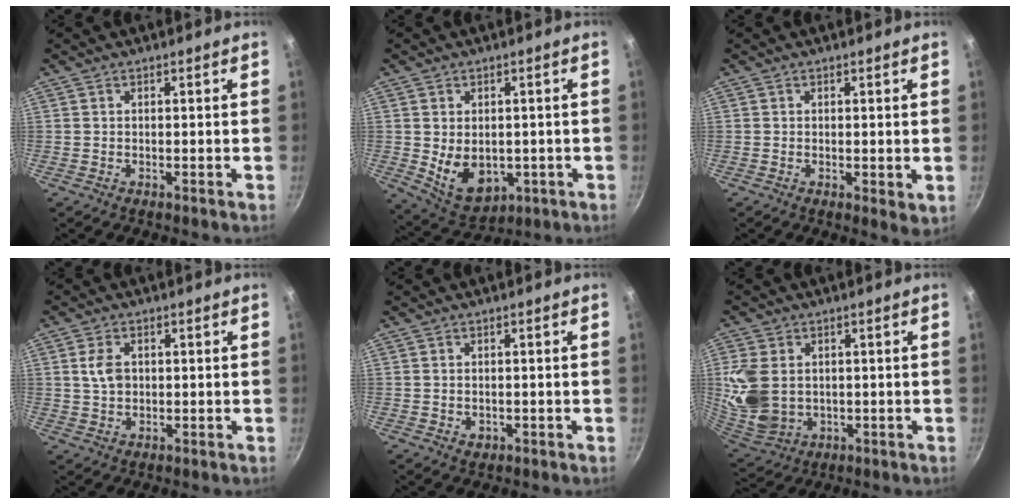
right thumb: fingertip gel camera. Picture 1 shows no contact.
{"total": 9.5, "force": [-0.7, 6.9, 6.6], "torque": [-0.087, -0.012, 0.015]}
{"total": 2.7, "force": [0.1, 1.1, 2.5], "torque": [-0.034, -0.010, 0.001]}
{"total": 4.3, "force": [0.8, 3.0, 3.0], "torque": [-0.048, 0.001, 0.013]}
{"total": 1.6, "force": [-0.3, 1.3, 0.9], "torque": [-0.012, 0.000, -0.003]}
{"total": 12.0, "force": [1.3, 9.0, 7.9], "torque": [-0.156, -0.021, 0.042]}